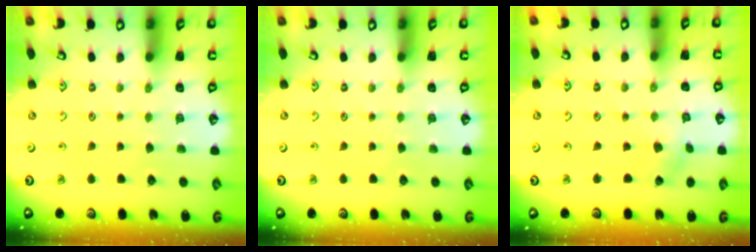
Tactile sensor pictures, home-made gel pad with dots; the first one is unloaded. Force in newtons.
{"total": 0.0}
{"total": 1.1, "press": 1.1, "slide": 0.1}